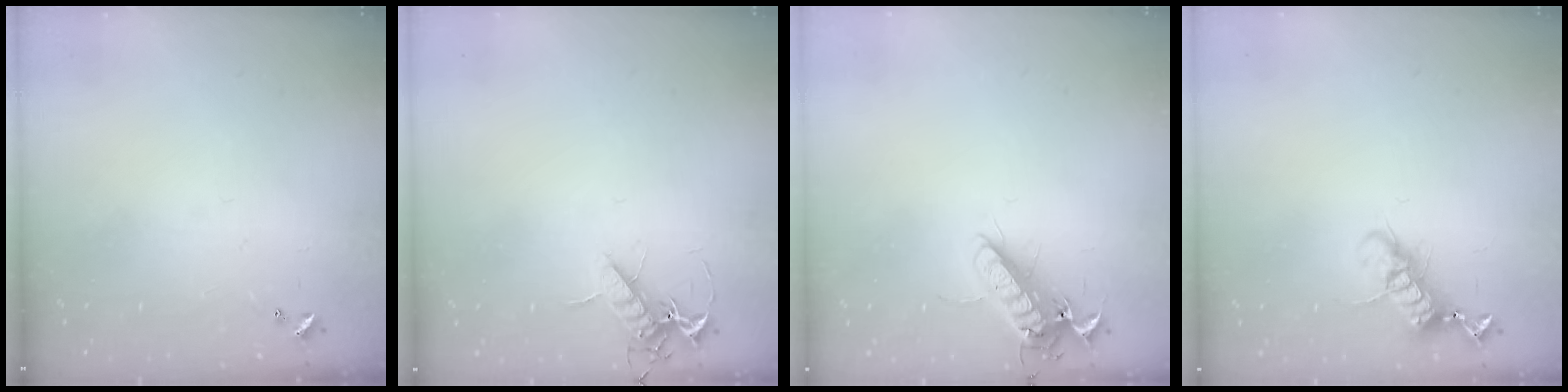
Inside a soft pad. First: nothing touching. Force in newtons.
{"total": 9.3, "press": 9.2, "slide": 1.3}
{"total": 12.8, "press": 12.7, "slide": 1.8}
{"total": 11.8, "press": 11.7, "slide": 1.4}